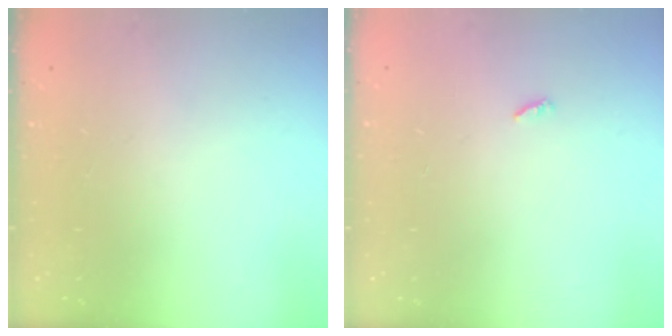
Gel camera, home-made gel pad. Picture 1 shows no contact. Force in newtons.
{"total": 2.3, "press": 2.3, "slide": 0.2}